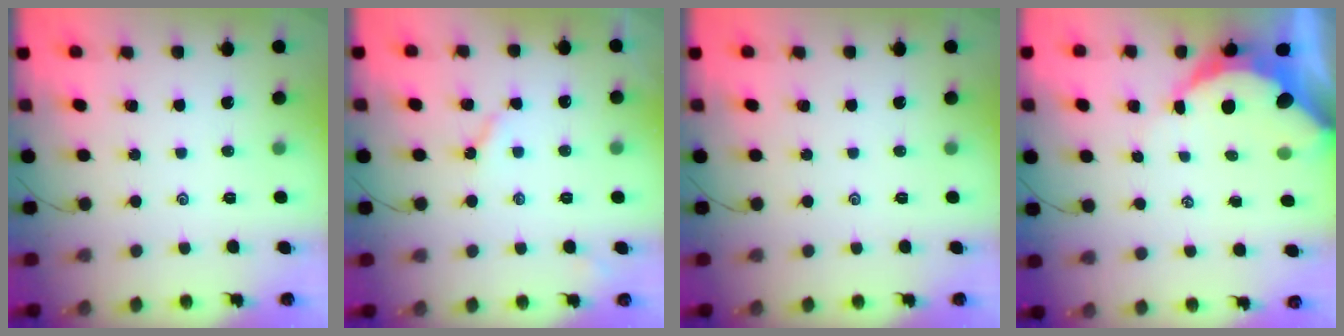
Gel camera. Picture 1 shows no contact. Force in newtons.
{"total": 2.9, "press": 2.9, "slide": 0.4}
{"total": 0.0}
{"total": 8.4, "press": 8.4, "slide": 0.9}